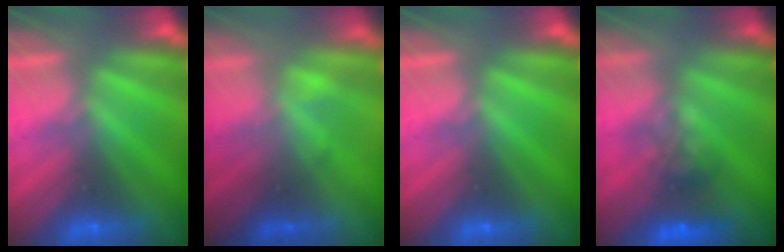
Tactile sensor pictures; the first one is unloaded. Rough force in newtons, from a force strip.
{"total": 1.5}
{"total": 0.0}
{"total": 4.6}